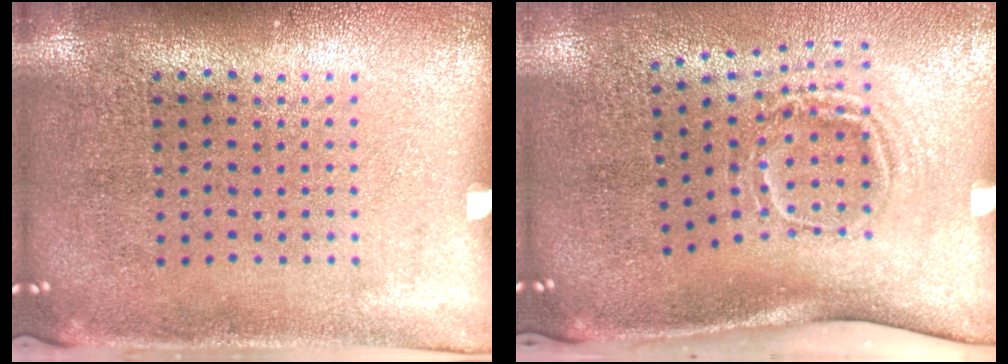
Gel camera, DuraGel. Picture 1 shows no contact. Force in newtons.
{"total": 1.9, "press": 1.2, "slide": 1.5}